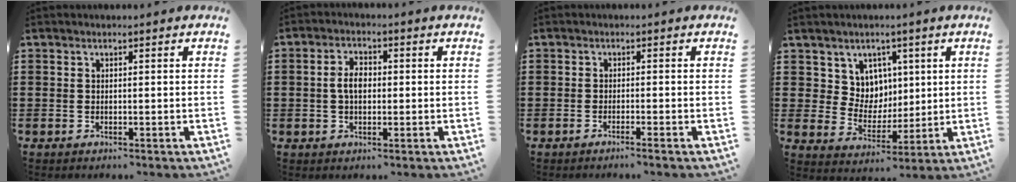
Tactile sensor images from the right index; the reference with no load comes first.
{"total": 3.9, "force": [0.0, 2.2, 3.2], "torque": [-0.064, 0.008, -0.002]}
{"total": 1.1, "force": [-0.9, -0.3, 0.6], "torque": [-0.012, -0.002, -0.017]}
{"total": 6.7, "force": [3.2, 5.8, 1.0], "torque": [-0.049, -0.003, 0.062]}